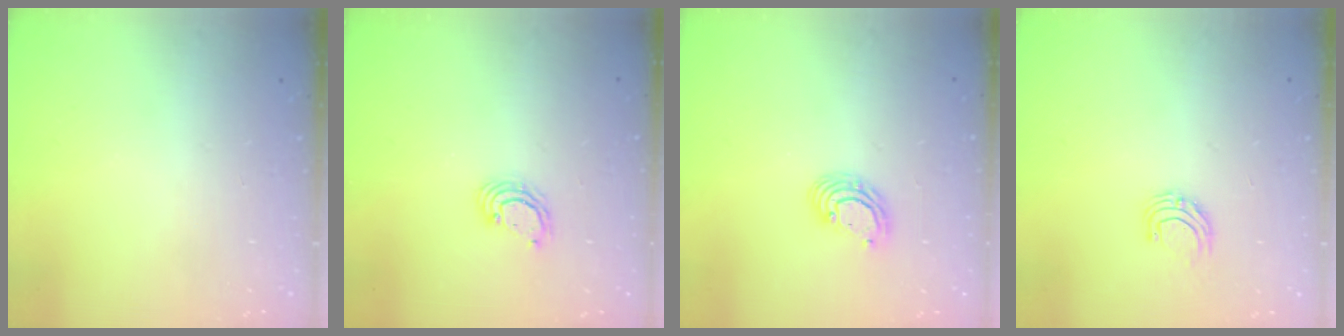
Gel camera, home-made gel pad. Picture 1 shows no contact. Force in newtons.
{"total": 3.8, "press": 3.8, "slide": 0.2}
{"total": 5.6, "press": 5.6, "slide": 0.2}
{"total": 5.5, "press": 5.5, "slide": 0.6}